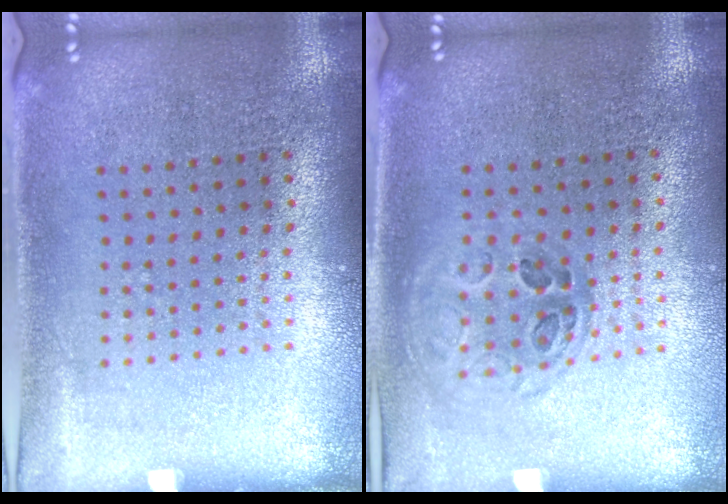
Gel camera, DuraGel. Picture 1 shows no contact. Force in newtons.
{"total": 1.0, "press": 1.0, "slide": 0.4}